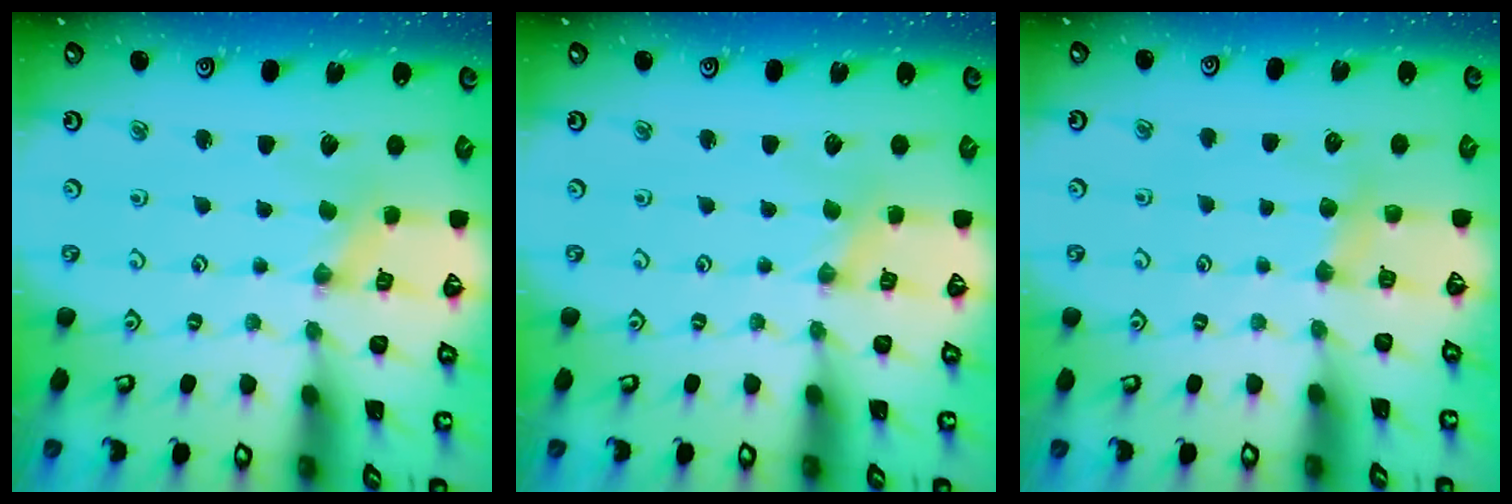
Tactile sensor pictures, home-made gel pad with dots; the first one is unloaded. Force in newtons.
{"total": 0.0}
{"total": 4.1, "press": 4.1, "slide": 0.5}